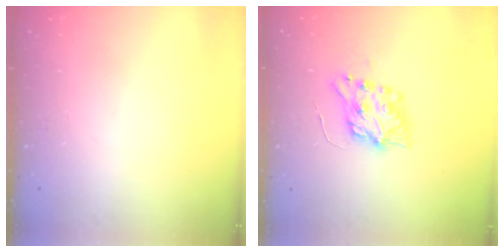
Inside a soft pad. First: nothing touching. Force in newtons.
{"total": 8.1, "press": 8.1, "slide": 0.2}